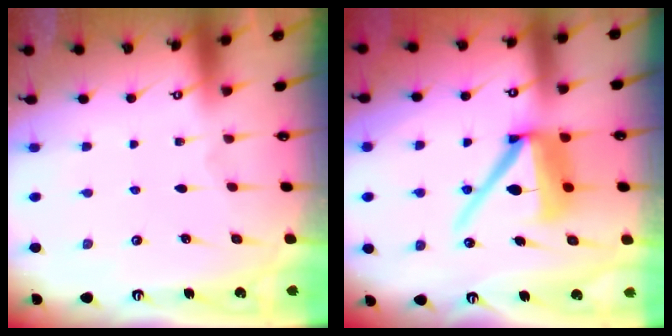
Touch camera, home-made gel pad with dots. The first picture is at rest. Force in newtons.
{"total": 14.3, "press": 14.2, "slide": 1.5}